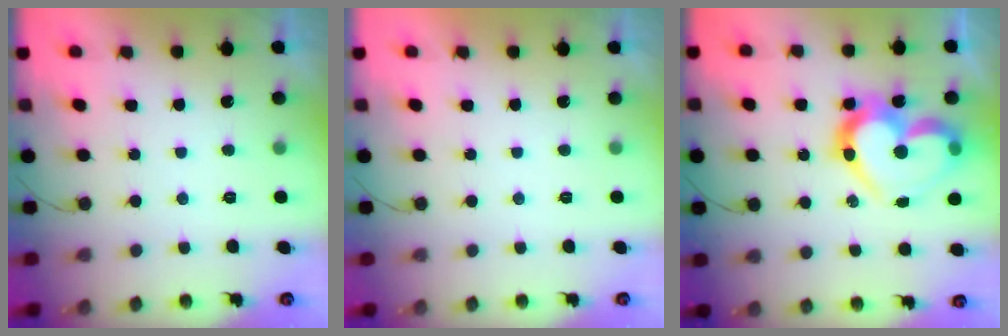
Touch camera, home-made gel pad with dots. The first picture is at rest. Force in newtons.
{"total": 1.7, "press": 1.7, "slide": 0.1}
{"total": 19.2, "press": 19.1, "slide": 2.1}